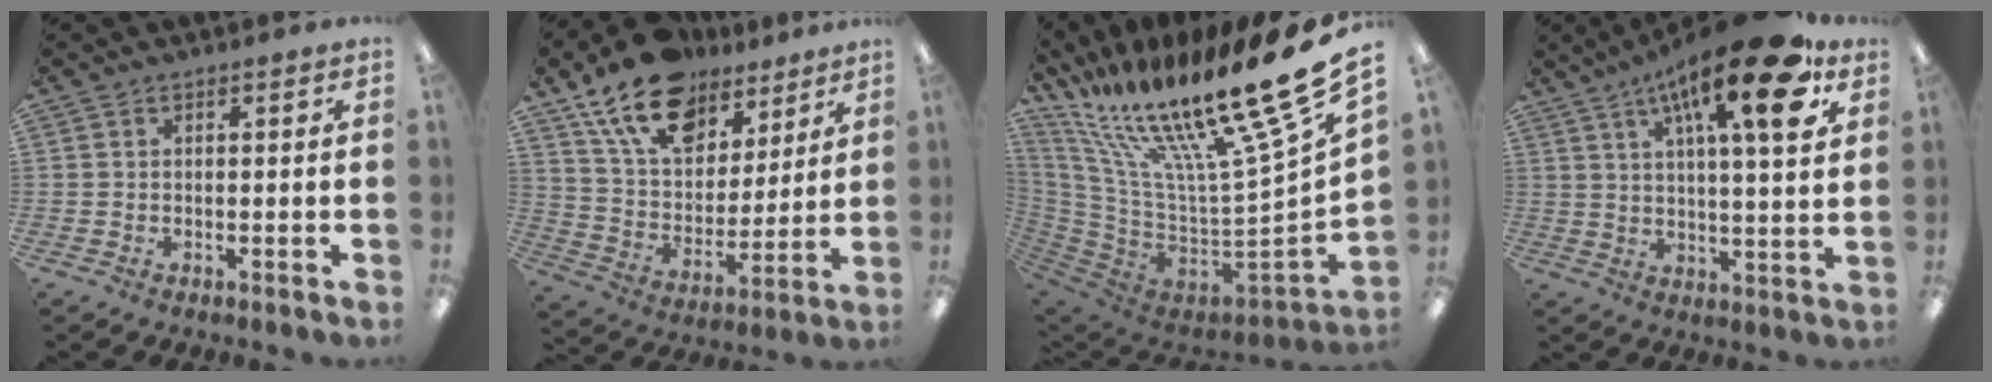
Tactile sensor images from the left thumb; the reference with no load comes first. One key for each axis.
{"total": 18.1, "fx": 12.2, "fy": 10.2, "fz": 8.6, "tx": -0.162, "ty": -0.058, "tz": 0.224}
{"total": 24.1, "fx": 16.8, "fy": 3.4, "fz": 16.9, "tx": -0.243, "ty": -0.163, "tz": 0.289}
{"total": 20.0, "fx": 10.5, "fy": 5.4, "fz": 16.1, "tx": -0.248, "ty": -0.042, "tz": 0.157}